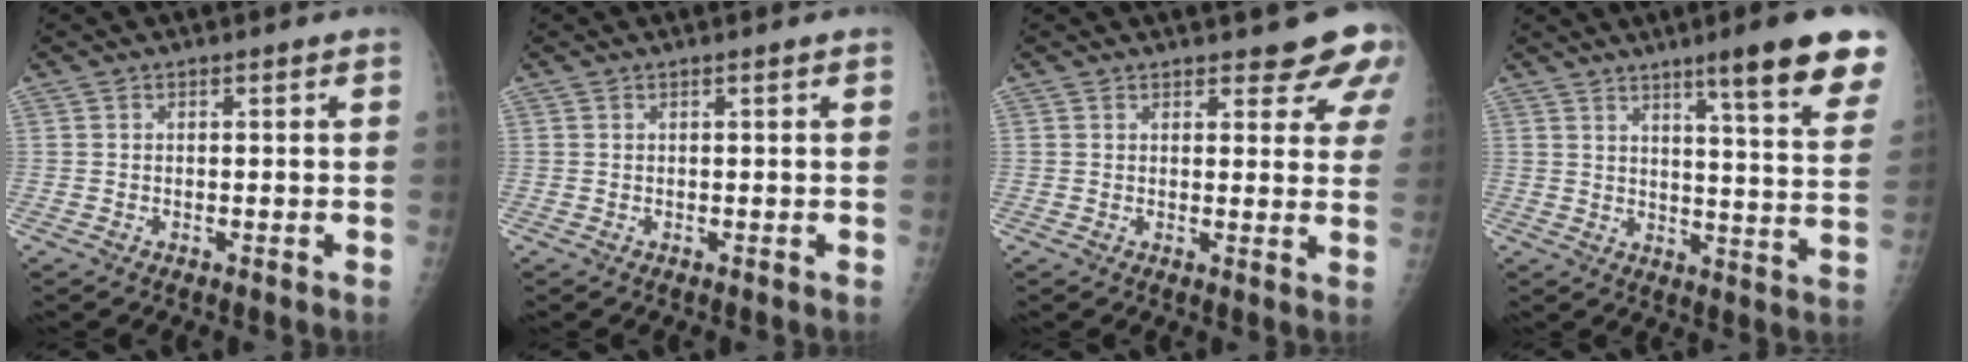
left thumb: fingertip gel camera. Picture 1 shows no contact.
{"total": 0.0}
{"total": 8.3, "force": [6.3, 3.0, 4.6], "torque": [-0.020, -0.029, 0.064]}
{"total": 16.5, "force": [10.8, 1.4, 12.5], "torque": [-0.141, -0.059, 0.137]}